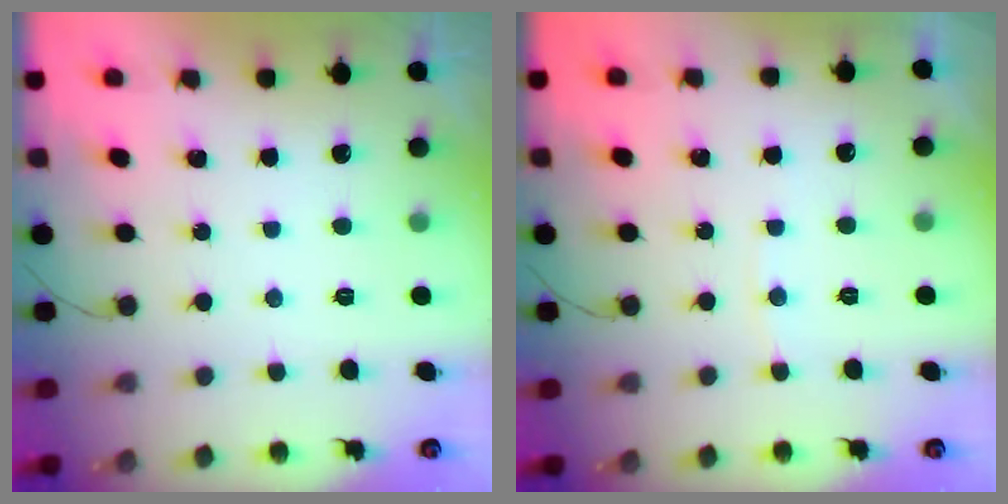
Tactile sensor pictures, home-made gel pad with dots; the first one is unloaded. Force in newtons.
{"total": 2.8, "press": 2.7, "slide": 0.3}